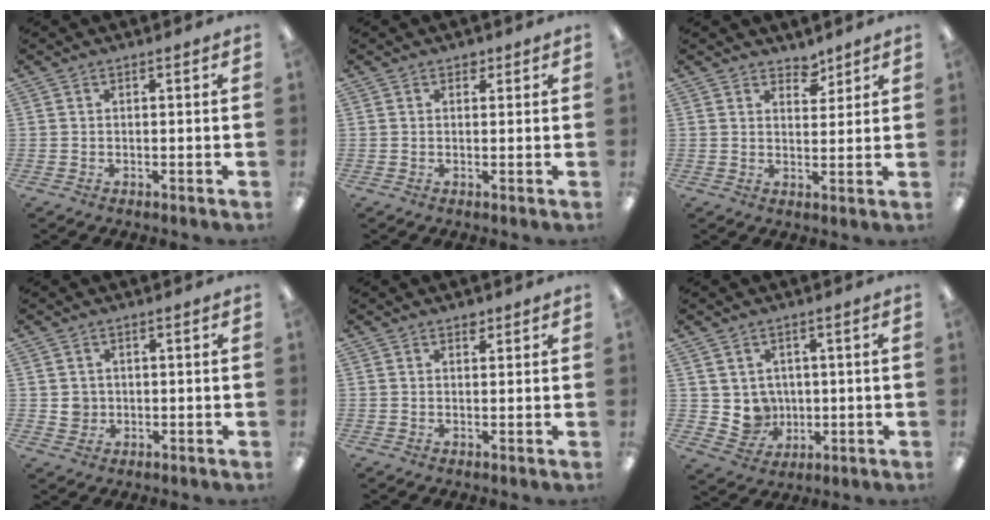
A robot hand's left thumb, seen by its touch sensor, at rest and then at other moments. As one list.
[{"total": 1.7, "force": [1.2, 1.0, 0.7], "torque": [-0.007, -0.001, 0.020]}, {"total": 4.2, "force": [3.6, 2.0, 0.8], "torque": [0.008, -0.027, 0.062]}, {"total": 2.7, "force": [0.5, 2.6, 0.5], "torque": [-0.005, 0.001, 0.007]}, {"total": 1.9, "force": [1.5, 0.9, 0.8], "torque": [0.000, -0.007, 0.025]}, {"total": 6.0, "force": [1.9, 5.6, 0.4], "torque": [-0.021, -0.017, 0.043]}]